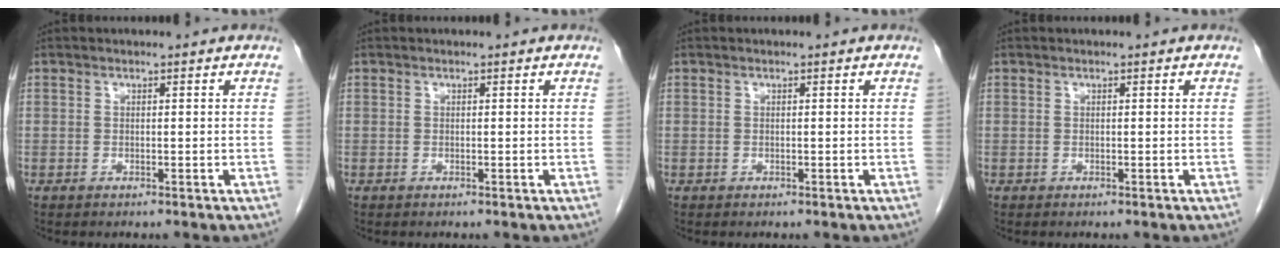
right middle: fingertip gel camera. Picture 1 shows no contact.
{"total": 0.0}
{"total": 0.0}
{"total": 0.0}